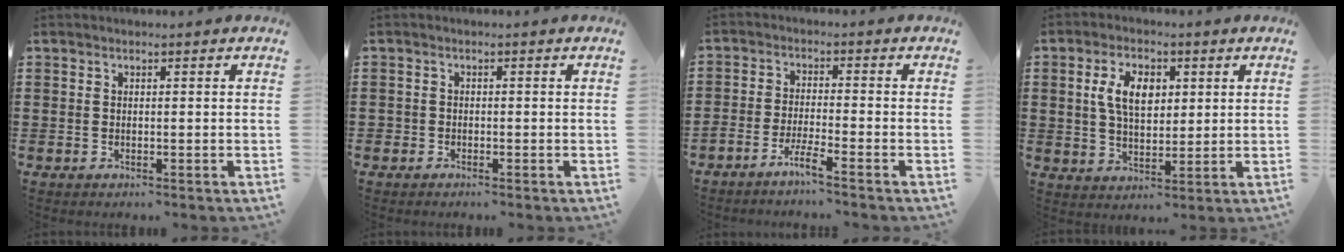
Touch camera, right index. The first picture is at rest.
{"total": 0.9, "force": [-0.7, 0.6, 0.1], "torque": [-0.004, 0.001, -0.016]}
{"total": 3.5, "force": [-3.0, -0.4, 1.7], "torque": [-0.038, -0.003, -0.060]}
{"total": 6.8, "force": [1.7, 4.1, 5.2], "torque": [-0.121, 0.012, 0.026]}